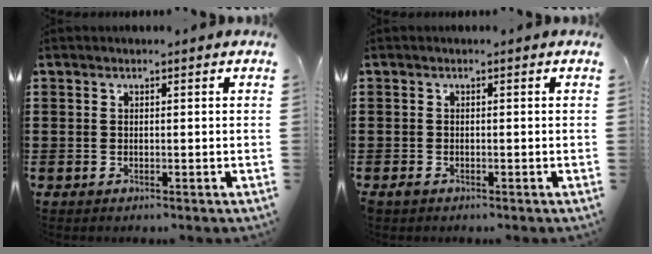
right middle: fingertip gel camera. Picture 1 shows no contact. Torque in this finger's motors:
{"motor_torque": [0.46, -0.19, 0.00, 0.03]}